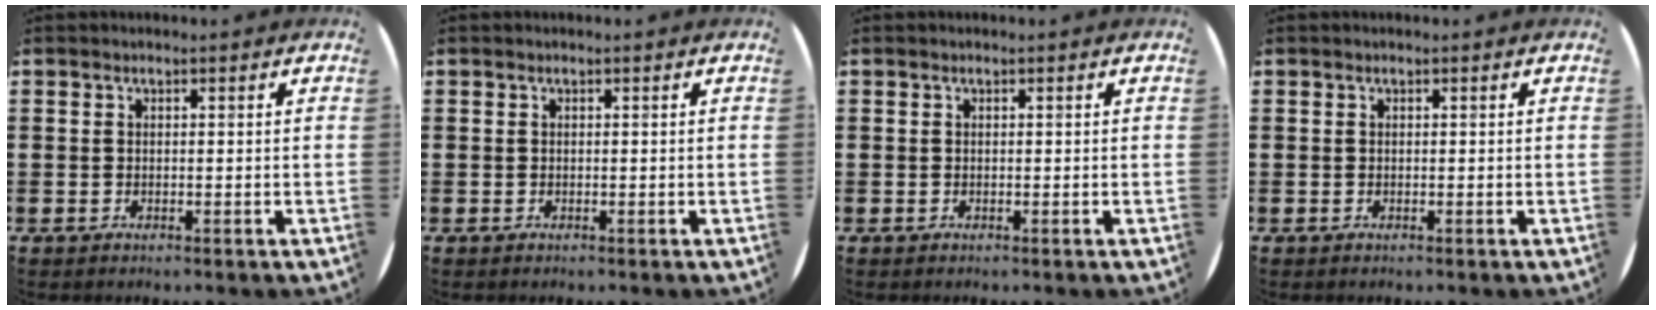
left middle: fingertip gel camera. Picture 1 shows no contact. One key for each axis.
{"total": 0.0}
{"total": 0.0}
{"total": 0.0}